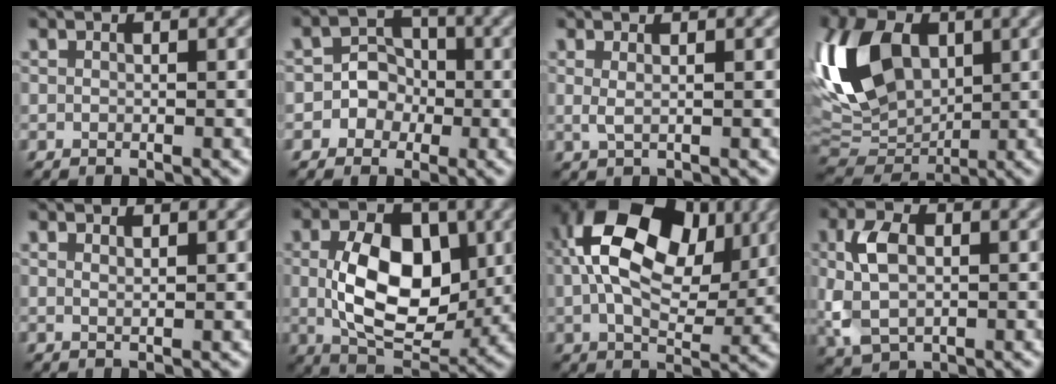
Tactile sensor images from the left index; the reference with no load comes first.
{"total": 3.2, "force": [-0.8, 2.9, 0.9], "torque": [0.014, 0.009, -0.034]}
{"total": 1.1, "force": [0.3, 0.4, 1.0], "torque": [-0.018, -0.003, 0.005]}
{"total": 11.7, "force": [2.4, 7.7, 8.5], "torque": [-0.188, 0.012, 0.031]}
{"total": 0.8, "force": [0.7, 0.2, 0.4], "torque": [-0.001, -0.001, 0.011]}
{"total": 9.0, "force": [0.5, 5.6, 7.0], "torque": [-0.128, -0.005, 0.010]}
{"total": 15.0, "force": [3.8, 9.5, 11.0], "torque": [-0.191, 0.032, 0.061]}
{"total": 5.1, "force": [0.3, 3.4, 3.8], "torque": [-0.085, 0.000, 0.007]}